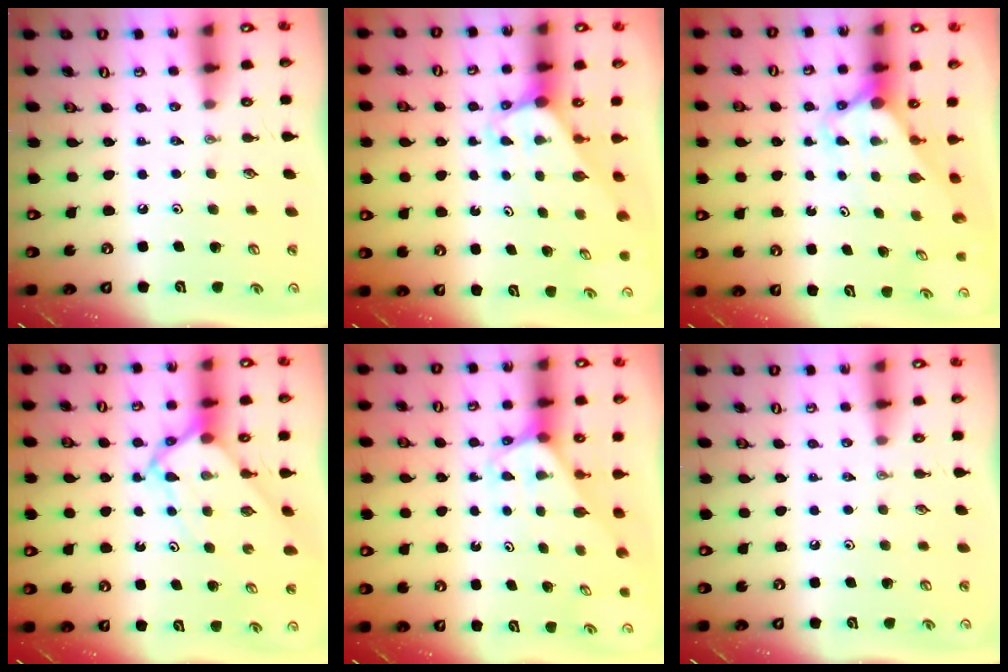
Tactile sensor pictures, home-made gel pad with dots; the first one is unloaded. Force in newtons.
{"total": 3.0, "press": 3.0, "slide": 0.1}
{"total": 3.0, "press": 3.0, "slide": 0.2}
{"total": 5.6, "press": 5.6, "slide": 0.6}
{"total": 2.5, "press": 2.5, "slide": 0.1}
{"total": 0.0}